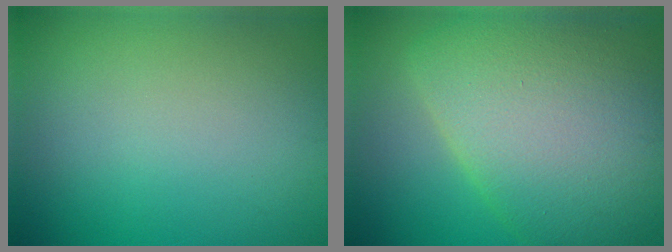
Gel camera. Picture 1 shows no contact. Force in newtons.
{"total": 11.5, "press": 11.5, "slide": 0.9}